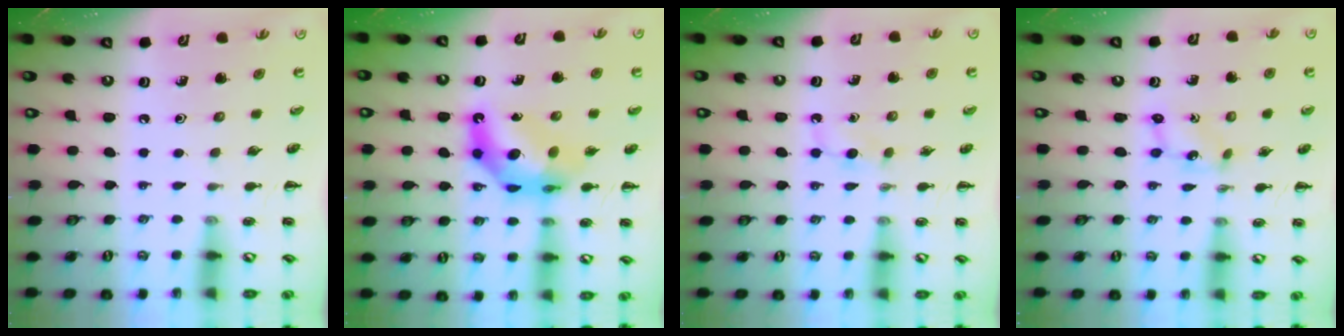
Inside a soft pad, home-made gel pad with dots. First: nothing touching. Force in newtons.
{"total": 10.4, "press": 9.8, "slide": 3.4}
{"total": 2.8, "press": 2.6, "slide": 1.1}
{"total": 1.7, "press": 1.6, "slide": 0.6}